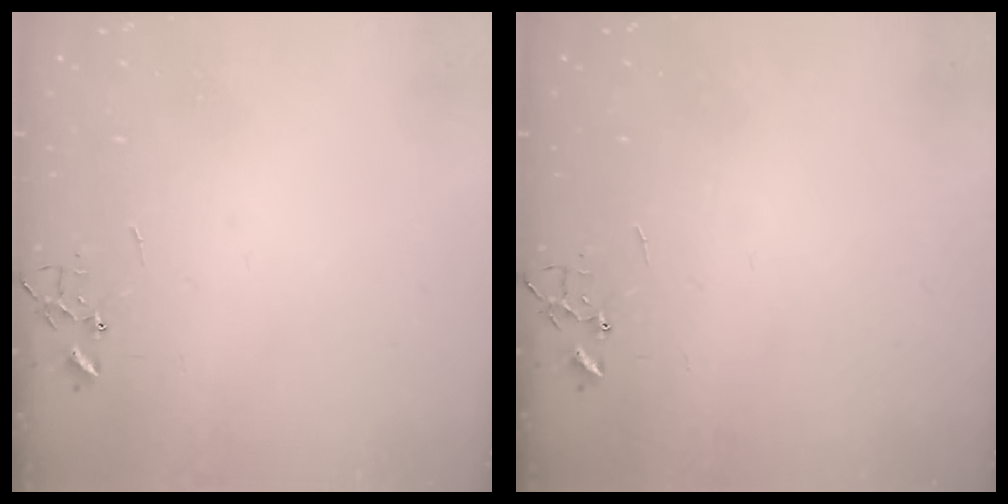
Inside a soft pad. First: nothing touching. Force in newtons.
{"total": 0.0}